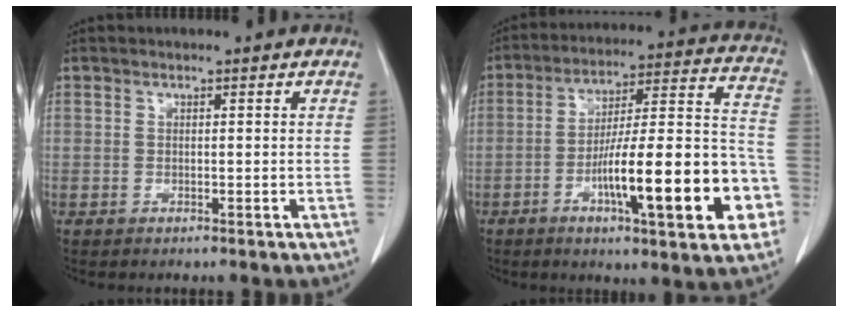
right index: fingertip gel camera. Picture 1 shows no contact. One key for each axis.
{"total": 21.6, "fx": -7.4, "fy": 3.4, "fz": 20.0, "tx": -0.258, "ty": 0.020, "tz": -0.105}